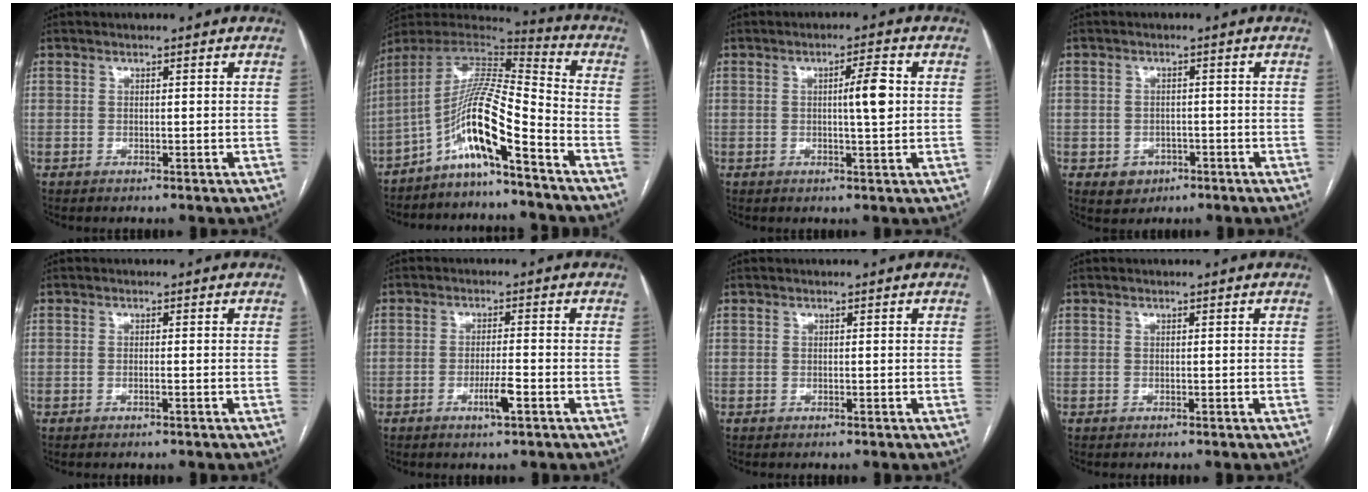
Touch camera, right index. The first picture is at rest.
{"total": 12.9, "force": [-7.3, 0.3, 10.7], "torque": [-0.204, 0.010, -0.136]}
{"total": 4.4, "force": [0.3, 0.1, 4.4], "torque": [-0.069, 0.004, 0.003]}
{"total": 3.6, "force": [-1.5, 3.1, 0.9], "torque": [-0.005, 0.007, -0.014]}
{"total": 0.6, "force": [-0.4, -0.3, 0.4], "torque": [-0.009, 0.002, -0.008]}
{"total": 3.6, "force": [-1.8, -0.2, 3.1], "torque": [-0.059, -0.005, -0.033]}
{"total": 0.0}
{"total": 0.0}